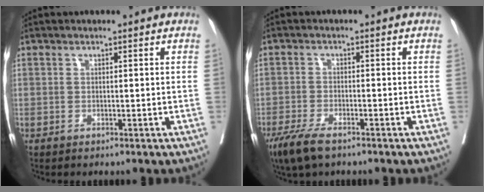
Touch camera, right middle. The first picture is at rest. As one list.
[{"total": 5.3, "force": [-3.9, 1.4, 3.3], "torque": [-0.065, -0.010, -0.069]}]